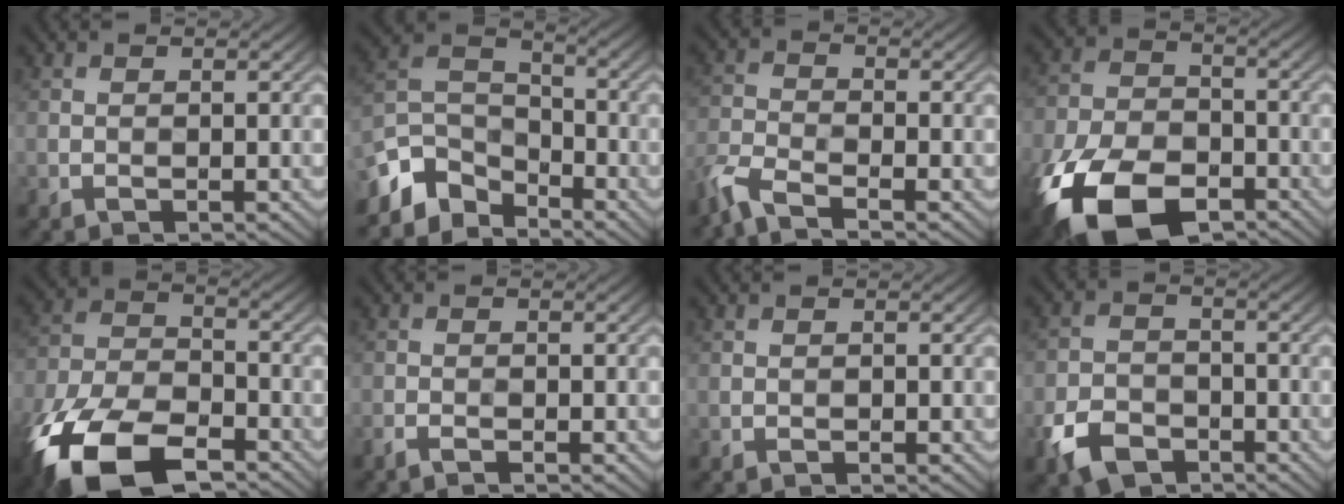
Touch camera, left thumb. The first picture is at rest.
{"total": 8.1, "force": [-6.0, 4.5, 3.0], "torque": [-0.077, -0.004, -0.129]}
{"total": 5.3, "force": [-4.2, 1.5, 2.8], "torque": [-0.074, -0.015, -0.088]}
{"total": 16.0, "force": [-8.5, 9.3, 9.8], "torque": [-0.256, -0.058, -0.142]}
{"total": 17.0, "force": [-10.0, 9.0, 10.4], "torque": [-0.272, -0.055, -0.165]}
{"total": 1.4, "force": [-1.2, 0.2, 0.7], "torque": [-0.014, -0.006, -0.024]}
{"total": 0.0}
{"total": 6.1, "force": [-3.7, 3.8, 2.9], "torque": [-0.074, -0.011, -0.077]}